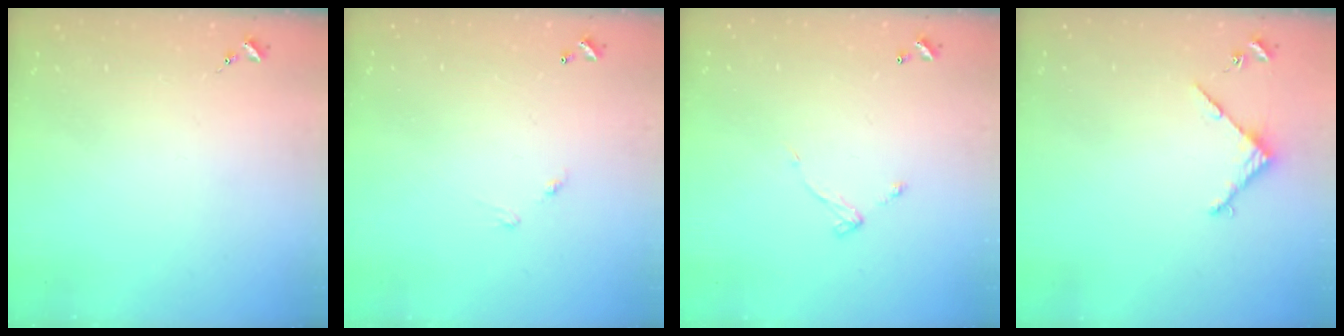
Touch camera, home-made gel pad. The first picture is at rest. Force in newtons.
{"total": 4.9, "press": 4.9, "slide": 0.3}
{"total": 5.4, "press": 5.4, "slide": 0.4}
{"total": 3.4, "press": 3.4, "slide": 0.4}